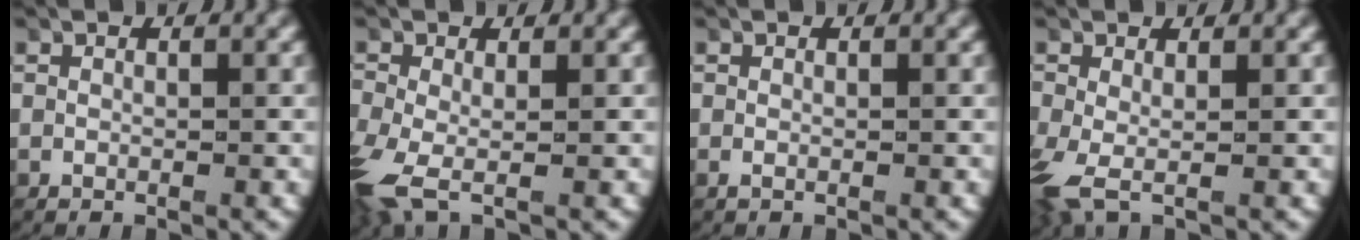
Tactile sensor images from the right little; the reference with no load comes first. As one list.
[{"total": 3.1, "force": [-1.2, 1.9, 2.2], "torque": [-0.084, -0.027, -0.011]}, {"total": 0.0}, {"total": 2.3, "force": [-0.7, 1.3, 1.8], "torque": [-0.070, -0.020, -0.004]}]